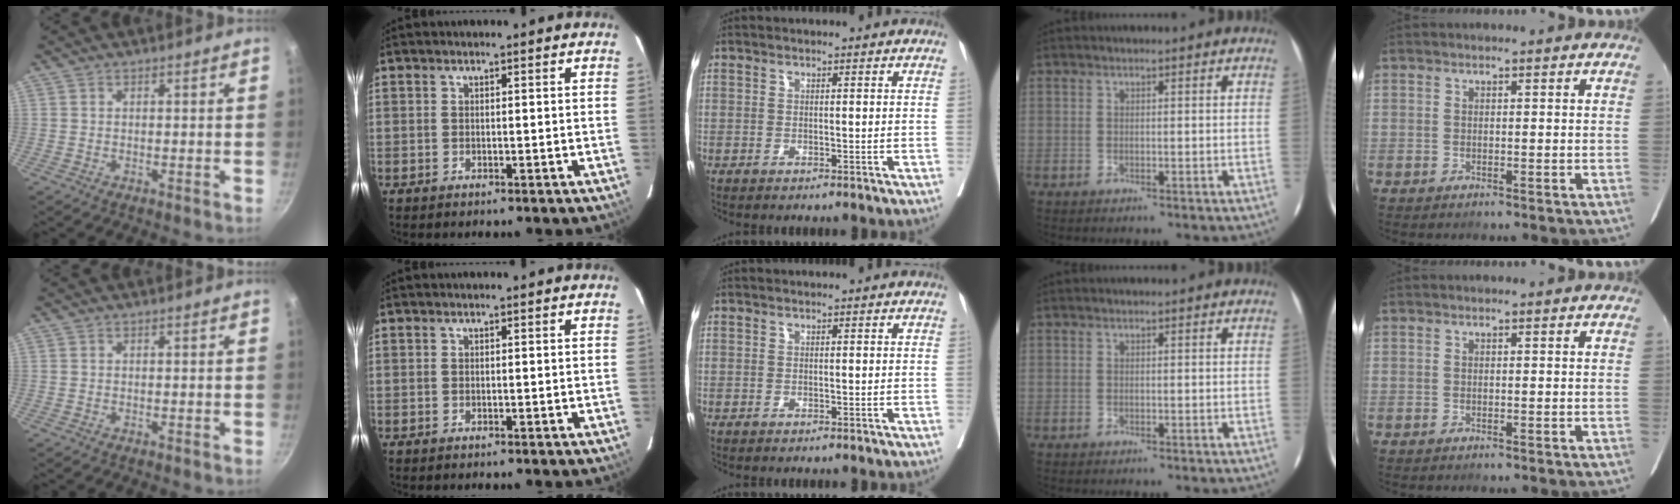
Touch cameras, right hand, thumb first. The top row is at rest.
{}